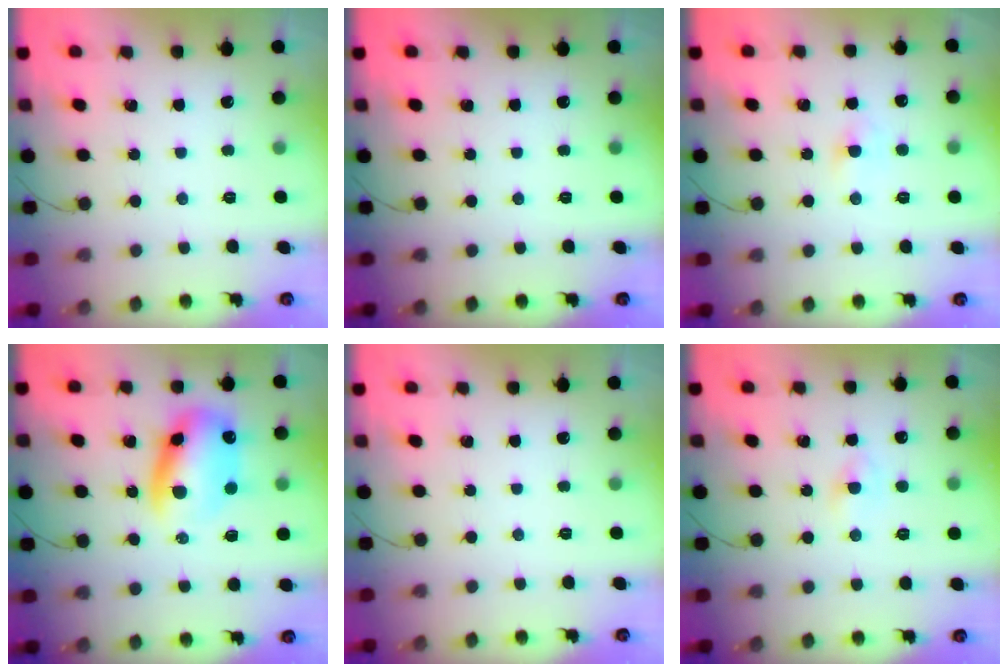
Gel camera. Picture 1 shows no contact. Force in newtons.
{"total": 0.0}
{"total": 3.8, "press": 3.6, "slide": 1.2}
{"total": 12.3, "press": 11.9, "slide": 3.3}
{"total": 0.0}
{"total": 1.3, "press": 1.0, "slide": 0.8}